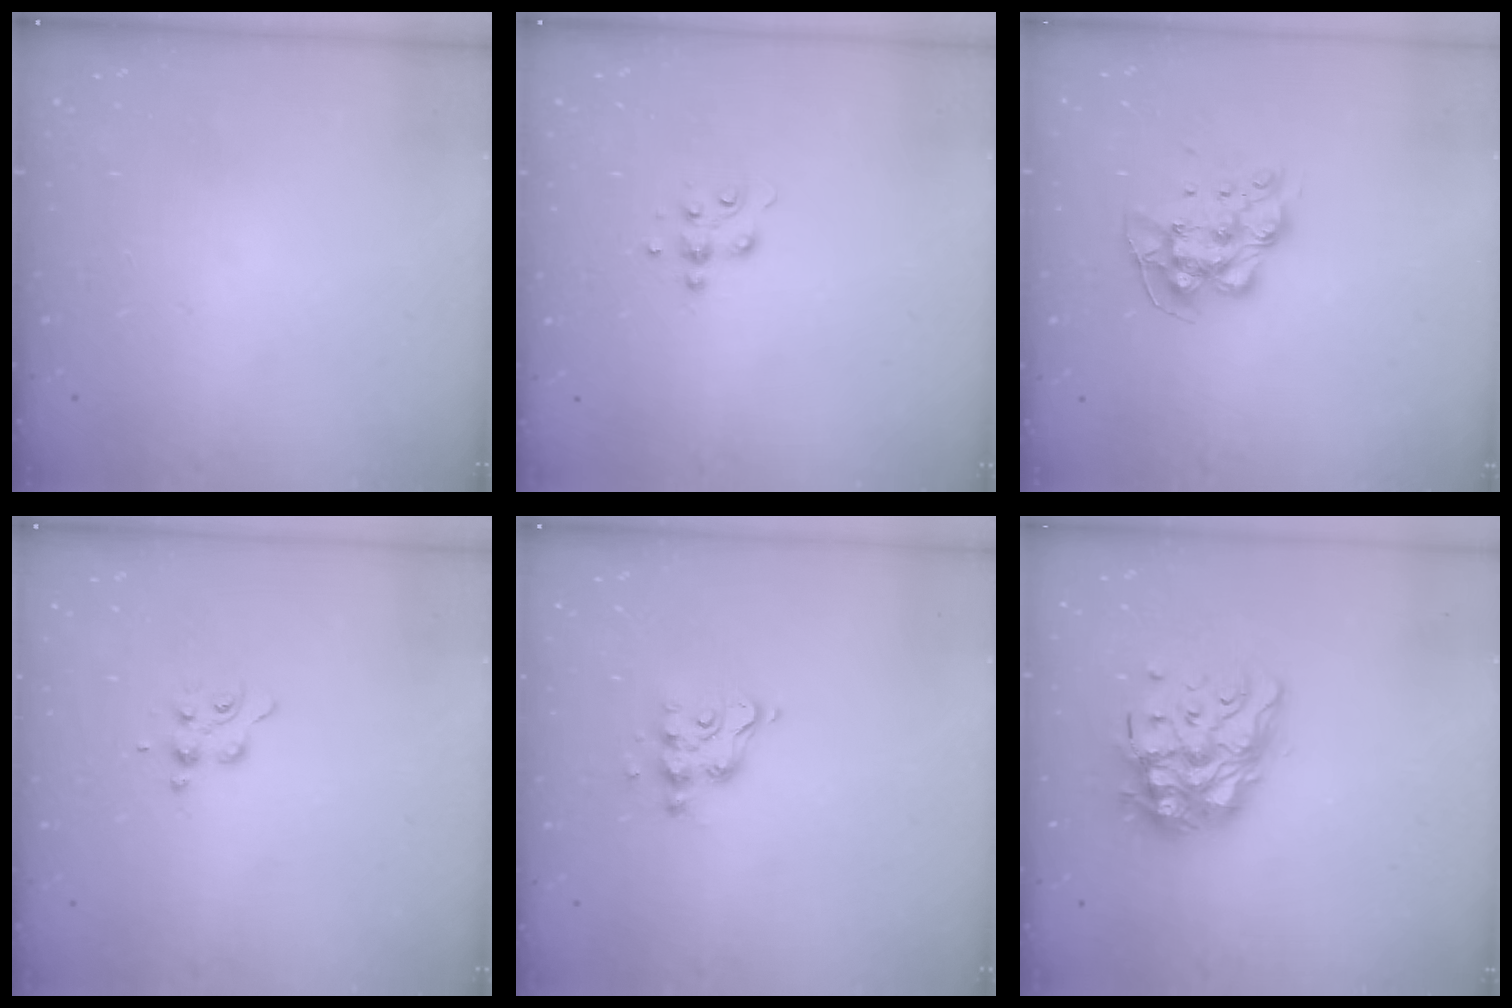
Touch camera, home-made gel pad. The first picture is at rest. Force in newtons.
{"total": 5.9, "press": 5.9, "slide": 0.7}
{"total": 10.0, "press": 9.9, "slide": 0.7}
{"total": 6.0, "press": 6.0, "slide": 0.7}
{"total": 6.8, "press": 6.8, "slide": 0.3}
{"total": 14.5, "press": 14.4, "slide": 1.5}